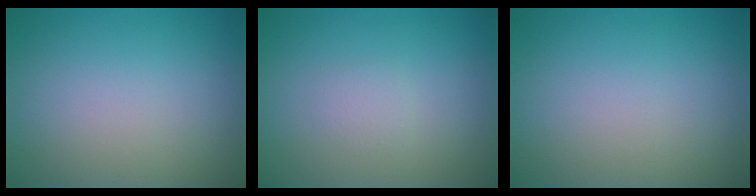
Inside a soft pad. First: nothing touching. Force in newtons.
{"total": 0.8, "press": 0.8, "slide": 0.0}
{"total": 0.0}